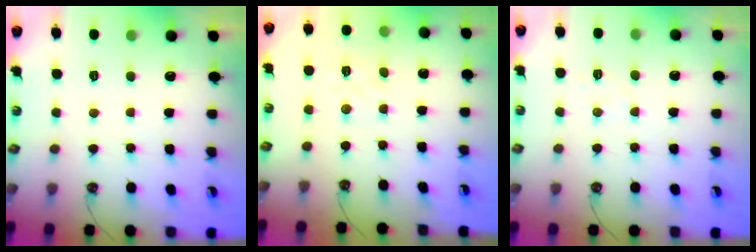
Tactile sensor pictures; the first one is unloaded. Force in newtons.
{"total": 1.5, "press": 1.4, "slide": 0.6}
{"total": 3.7, "press": 3.7, "slide": 0.6}